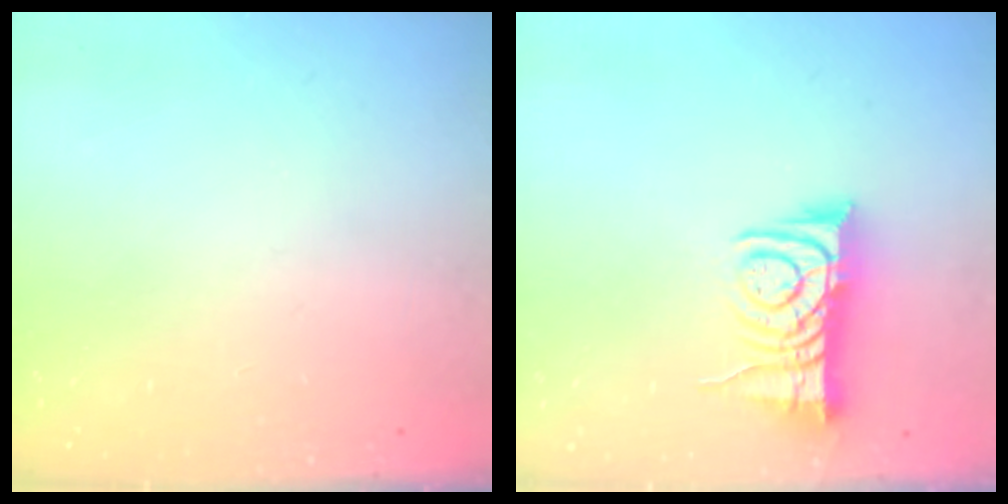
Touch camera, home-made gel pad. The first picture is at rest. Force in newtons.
{"total": 9.1, "press": 9.1, "slide": 1.2}